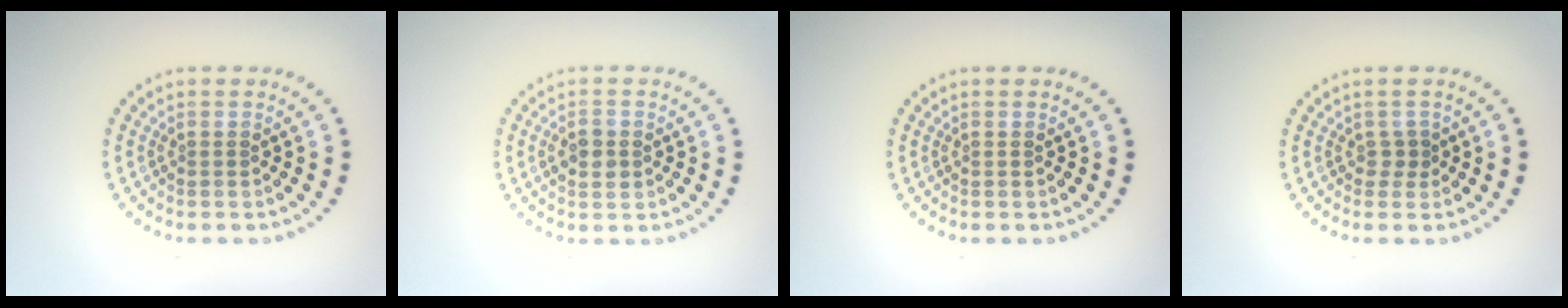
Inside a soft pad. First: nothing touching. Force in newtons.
{"total": 2.5, "press": 2.5, "slide": 0.2}
{"total": 0.0}
{"total": 0.9, "press": 0.8, "slide": 0.5}